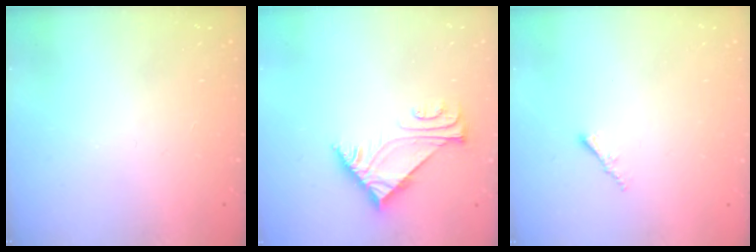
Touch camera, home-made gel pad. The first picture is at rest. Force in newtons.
{"total": 5.4, "press": 5.3, "slide": 1.0}
{"total": 1.0, "press": 1.0, "slide": 0.4}